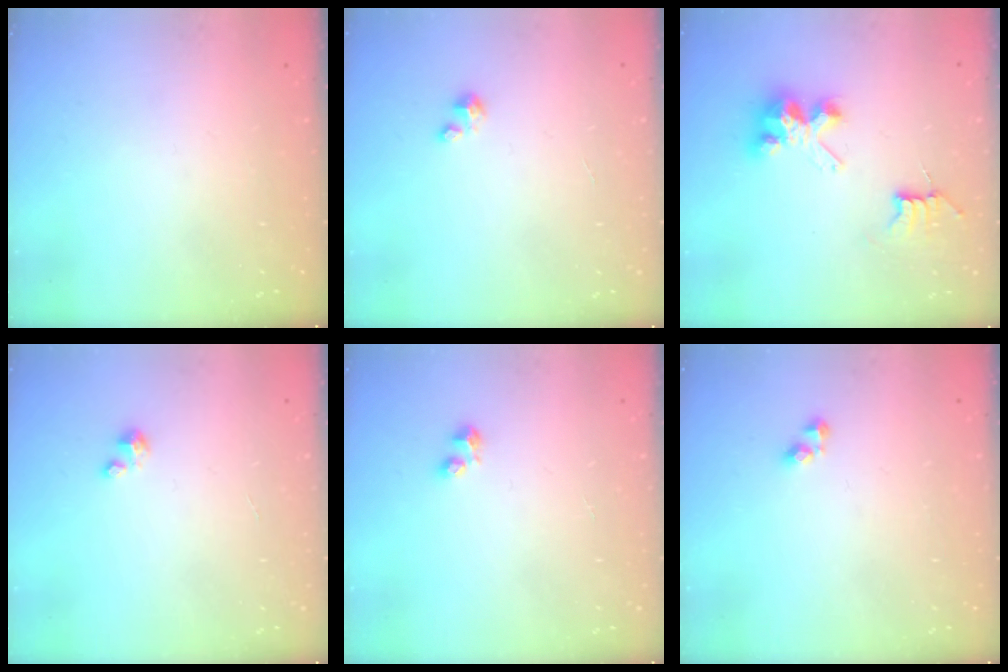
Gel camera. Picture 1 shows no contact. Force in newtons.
{"total": 0.6, "press": 0.6, "slide": 0.3}
{"total": 7.1, "press": 7.1, "slide": 0.2}
{"total": 0.6, "press": 0.6, "slide": 0.3}
{"total": 2.9, "press": 2.8, "slide": 0.6}
{"total": 2.7, "press": 2.7, "slide": 0.4}